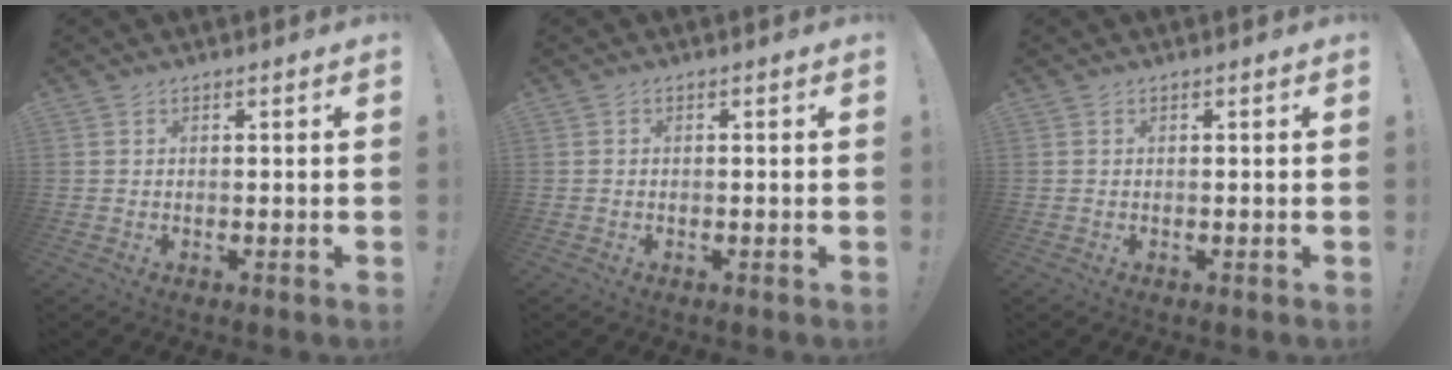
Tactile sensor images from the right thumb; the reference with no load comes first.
{"total": 0.0}
{"total": 0.0}